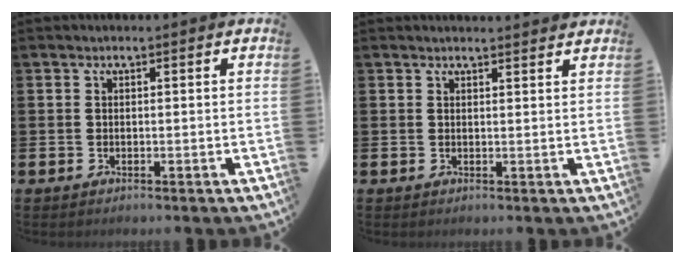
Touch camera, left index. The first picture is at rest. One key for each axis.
{"total": 1.4, "fx": 1.4, "fy": 0.0, "fz": 0.0, "tx": 0.011, "ty": -0.010, "tz": 0.024}